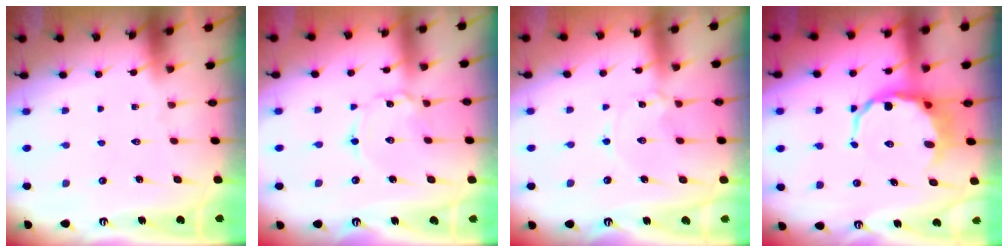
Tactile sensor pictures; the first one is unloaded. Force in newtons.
{"total": 2.0, "press": 2.0, "slide": 0.2}
{"total": 1.1, "press": 1.1, "slide": 0.2}
{"total": 9.8, "press": 9.5, "slide": 2.4}